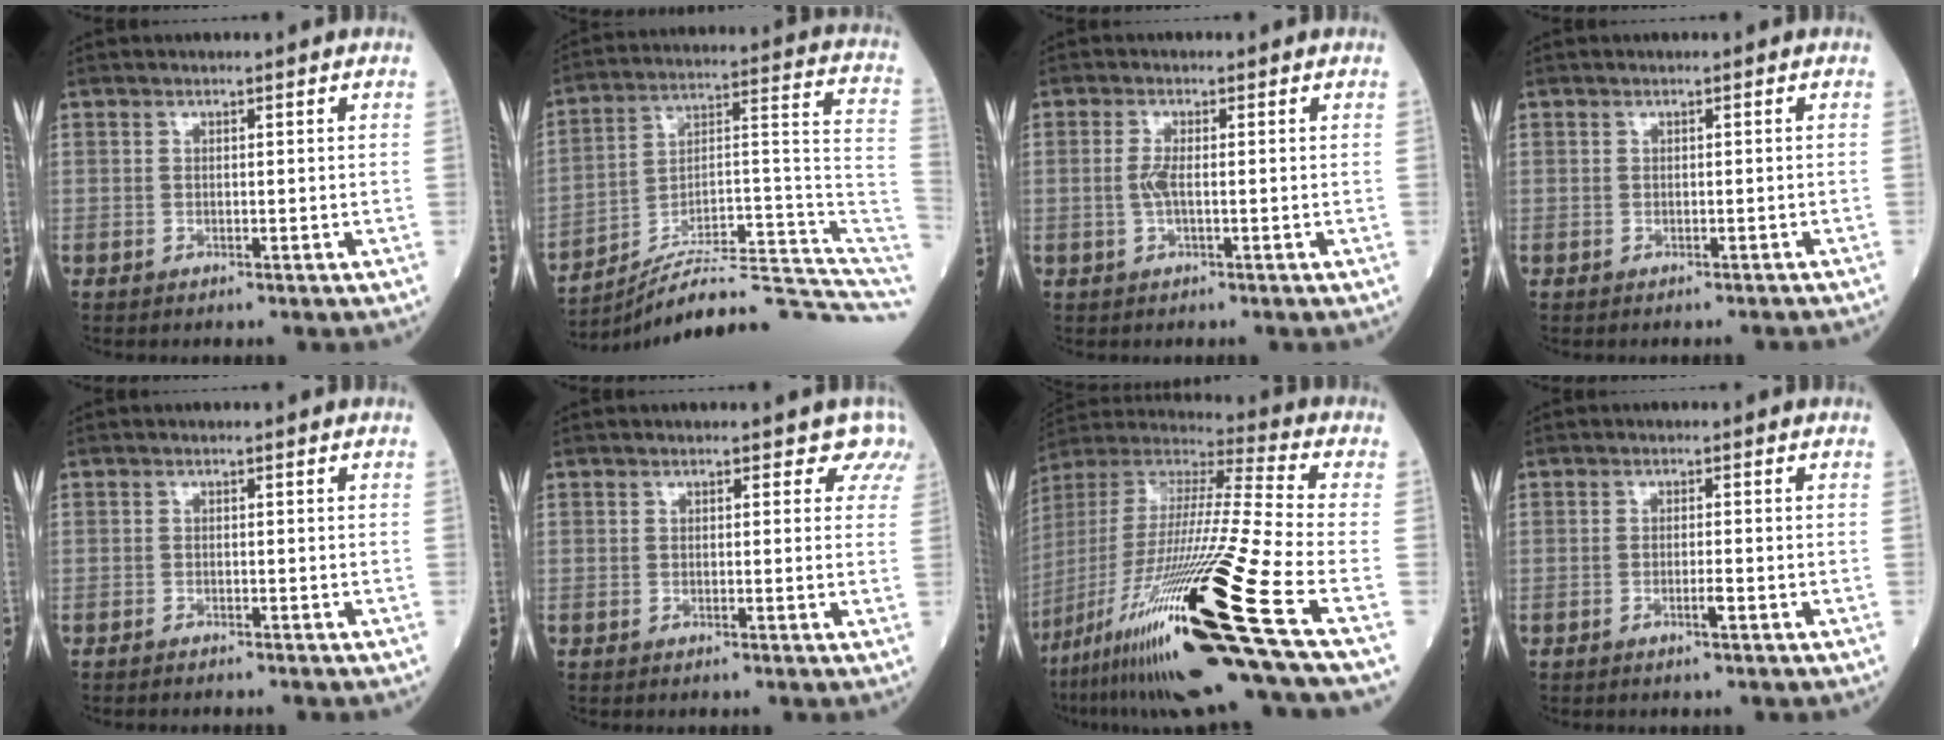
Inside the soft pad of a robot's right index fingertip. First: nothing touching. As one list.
[{"total": 20.5, "force": [-18.7, 1.7, 8.4], "torque": [-0.069, 0.060, -0.277]}, {"total": 2.2, "force": [-0.3, 0.3, 2.2], "torque": [-0.053, -0.001, -0.007]}, {"total": 1.2, "force": [-1.1, 0.6, -0.1], "torque": [0.003, 0.003, -0.017]}, {"total": 1.1, "force": [-1.1, 0.0, 0.2], "torque": [-0.007, -0.001, -0.017]}, {"total": 3.6, "force": [2.8, 2.2, 0.3], "torque": [0.027, -0.005, 0.004]}, {"total": 31.5, "force": [-16.3, -0.6, 26.9], "torque": [-0.509, -0.059, -0.305]}, {"total": 1.7, "force": [-0.9, 0.0, 1.5], "torque": [-0.029, -0.001, -0.016]}]